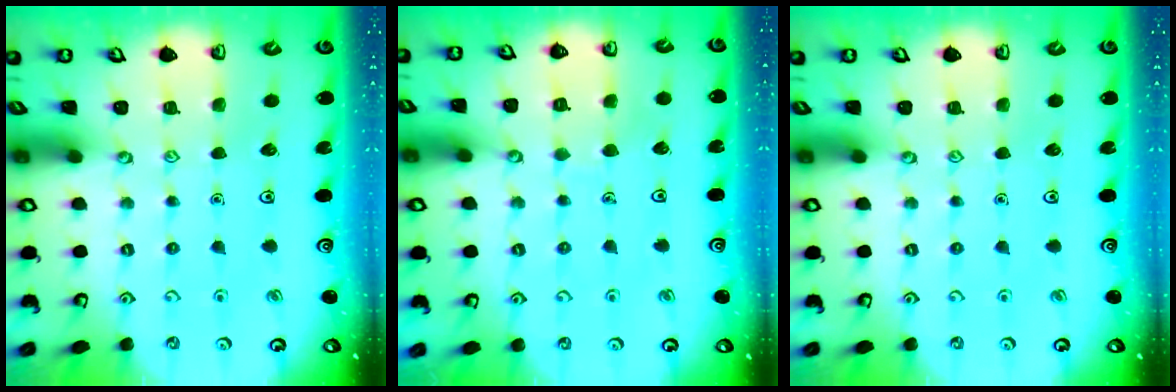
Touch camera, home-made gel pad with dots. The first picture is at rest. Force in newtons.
{"total": 3.3, "press": 3.3, "slide": 0.3}
{"total": 0.0}